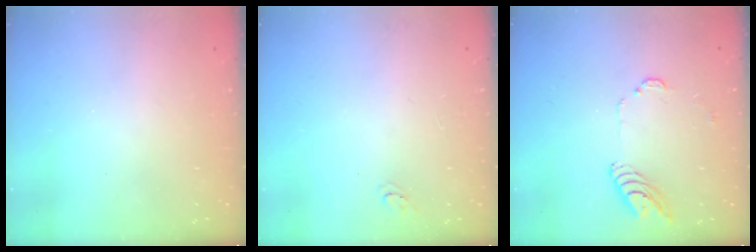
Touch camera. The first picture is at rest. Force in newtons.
{"total": 3.2, "press": 3.2, "slide": 0.3}
{"total": 8.9, "press": 8.9, "slide": 1.0}